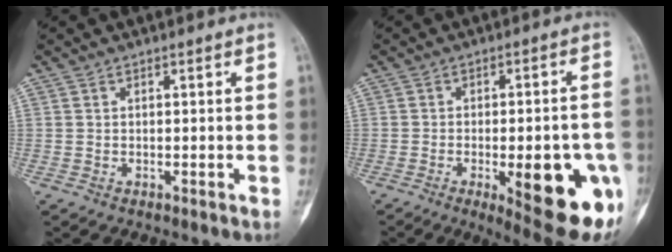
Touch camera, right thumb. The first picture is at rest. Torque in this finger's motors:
{"motor_torque": [1.33, 1.99, 0.24, -0.06, 0.01]}